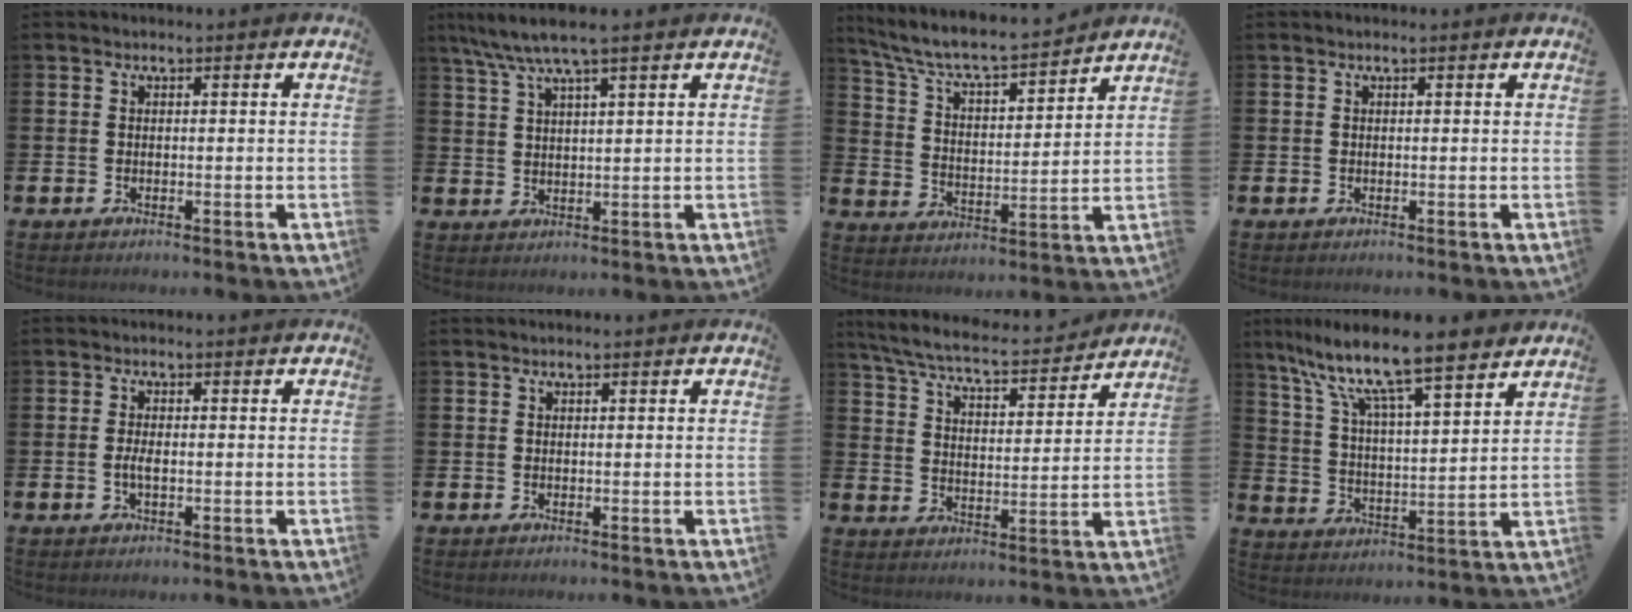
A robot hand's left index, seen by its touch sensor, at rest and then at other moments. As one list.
[{"total": 5.6, "force": [4.5, 0.3, 3.4], "torque": [-0.073, -0.009, 0.079]}, {"total": 7.4, "force": [7.0, 1.0, 2.3], "torque": [-0.078, -0.055, 0.118]}, {"total": 0.0}, {"total": 1.7, "force": [-0.5, 0.6, 1.5], "torque": [-0.025, -0.001, -0.010]}, {"total": 0.0}, {"total": 6.7, "force": [6.2, 1.1, 2.2], "torque": [-0.072, -0.046, 0.104]}, {"total": 11.4, "force": [9.7, 1.7, 5.6], "torque": [-0.137, -0.061, 0.163]}]